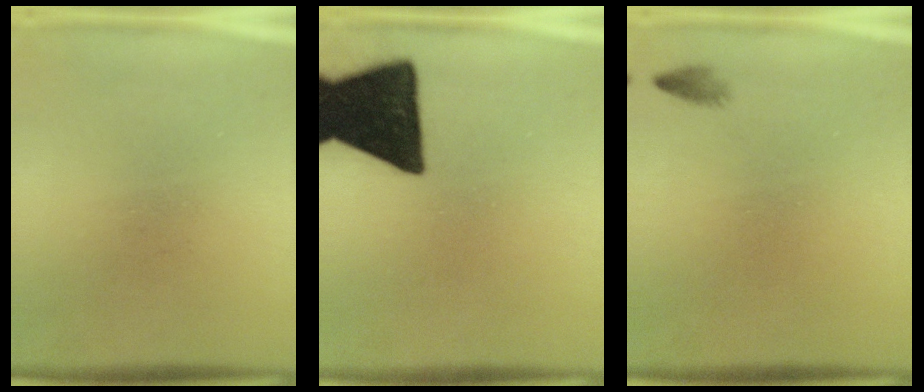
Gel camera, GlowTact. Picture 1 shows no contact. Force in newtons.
{"total": 18.8}
{"total": 0.8}